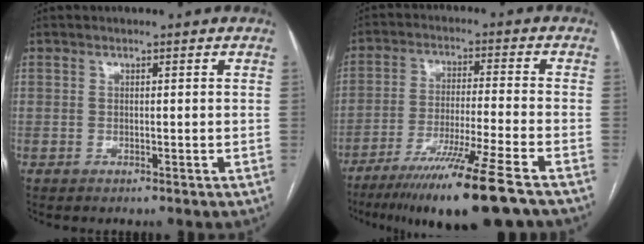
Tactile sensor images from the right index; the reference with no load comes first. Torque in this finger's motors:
{"motor_torque": [1.53, -0.61, 0.75, 0.21]}